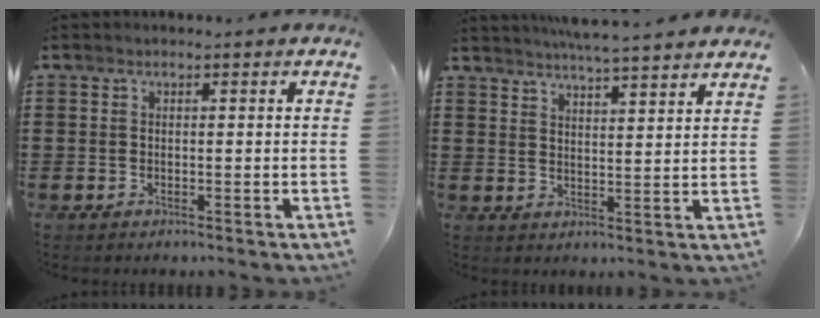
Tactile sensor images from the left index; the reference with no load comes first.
{"total": 4.2, "force": [4.1, -0.4, 0.7], "torque": [-0.031, -0.019, 0.073]}